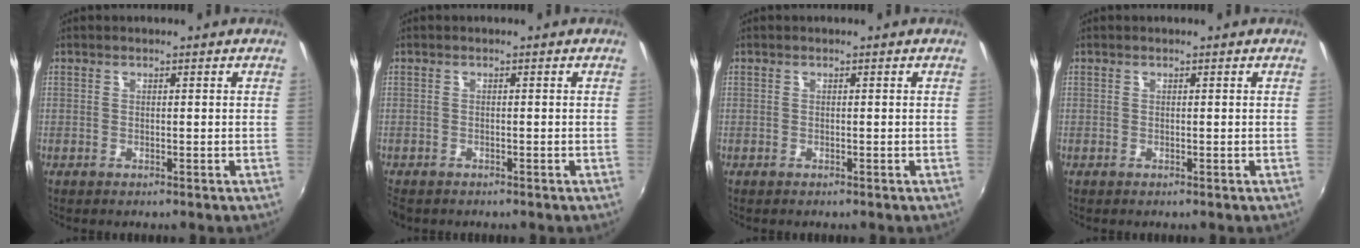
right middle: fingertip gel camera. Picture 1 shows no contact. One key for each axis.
{"total": 2.3, "fx": -1.8, "fy": 1.1, "fz": 0.9, "tx": -0.022, "ty": -0.012, "tz": -0.030}
{"total": 0.0}
{"total": 0.0}